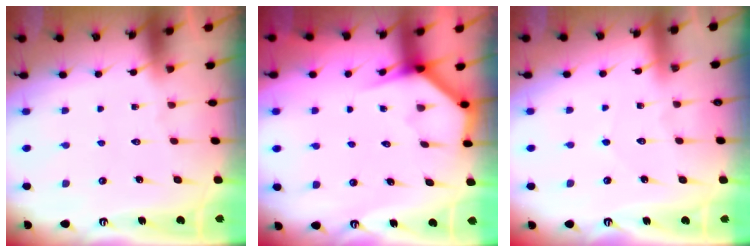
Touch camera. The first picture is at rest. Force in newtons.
{"total": 3.8, "press": 3.8, "slide": 0.2}
{"total": 2.5, "press": 2.5, "slide": 0.2}